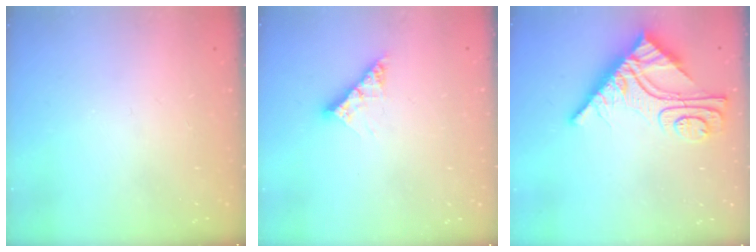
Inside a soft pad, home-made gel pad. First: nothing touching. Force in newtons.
{"total": 7.6, "press": 7.6, "slide": 0.7}
{"total": 12.6, "press": 12.5, "slide": 1.0}